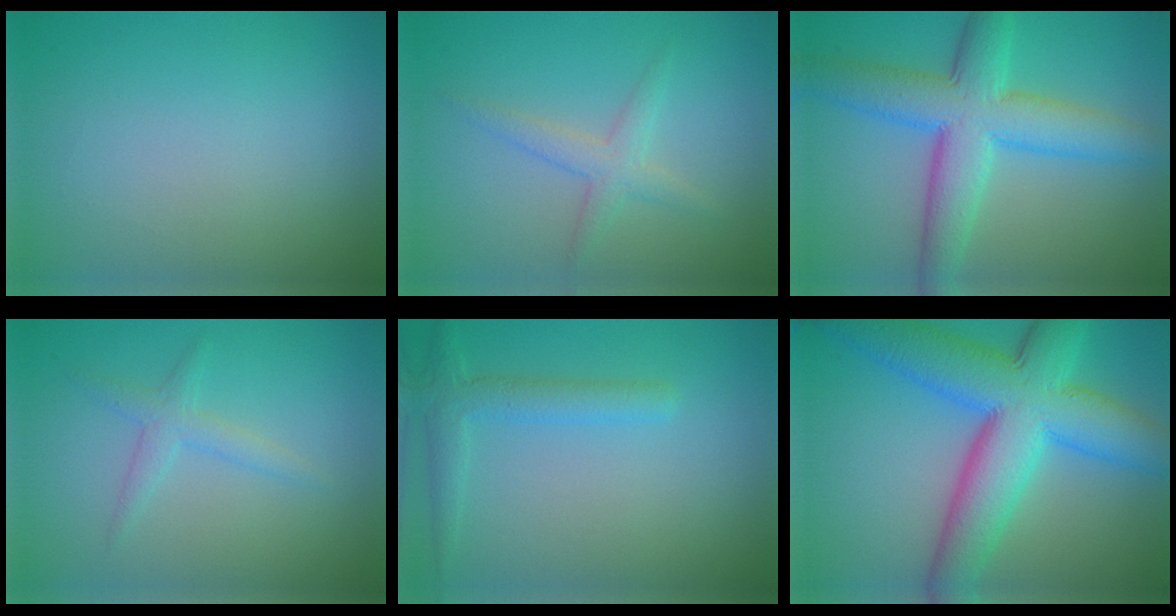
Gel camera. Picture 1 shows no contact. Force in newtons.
{"total": 2.2, "press": 2.2, "slide": 0.1}
{"total": 7.9, "press": 7.8, "slide": 0.2}
{"total": 1.8, "press": 1.8, "slide": 0.0}
{"total": 1.7, "press": 1.7, "slide": 0.1}
{"total": 11.5, "press": 11.5, "slide": 0.3}